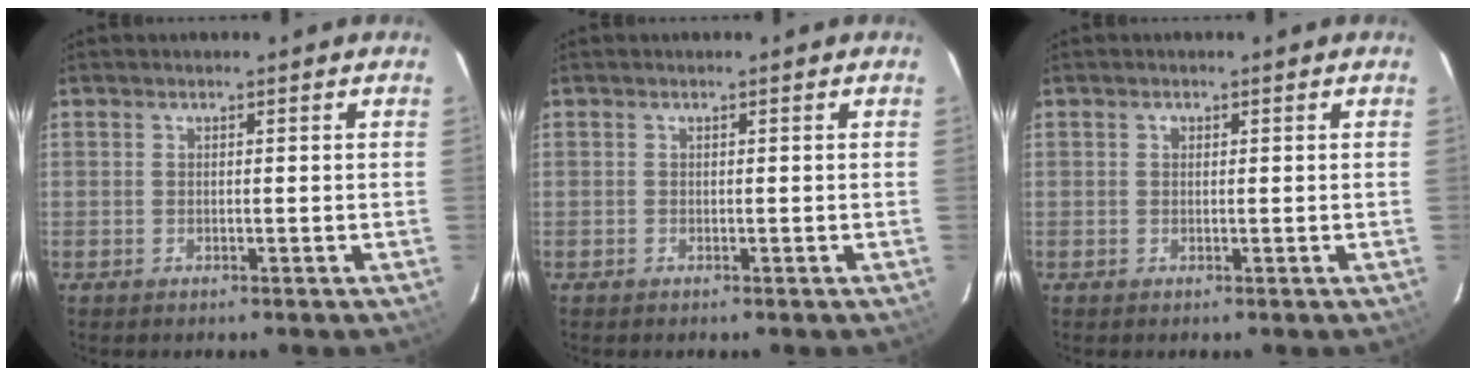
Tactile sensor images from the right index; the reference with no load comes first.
{"total": 0.0}
{"total": 0.6, "force": [0.1, 0.5, 0.2], "torque": [-0.001, 0.003, 0.001]}